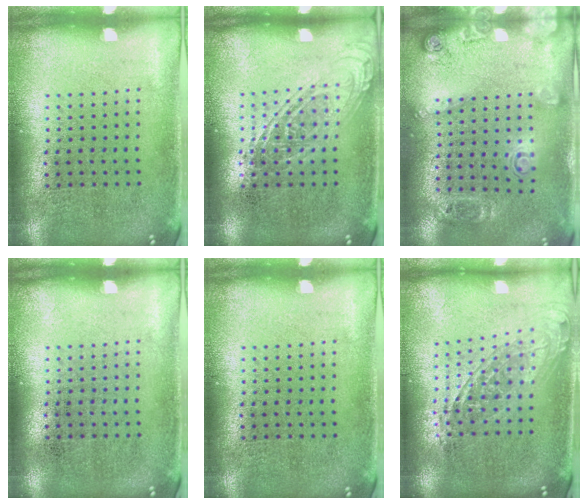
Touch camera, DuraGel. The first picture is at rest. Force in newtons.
{"total": 1.2, "press": 1.2, "slide": 0.1}
{"total": 1.8, "press": 1.2, "slide": 1.4}
{"total": 0.0}
{"total": 0.0}
{"total": 1.7, "press": 1.3, "slide": 1.0}